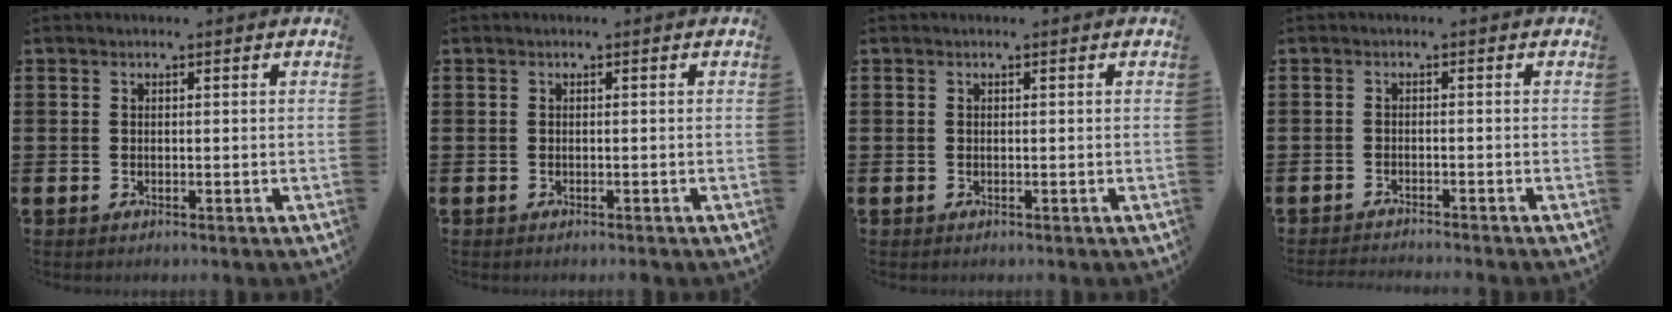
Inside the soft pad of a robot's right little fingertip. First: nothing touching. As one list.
[{"total": 0.0}, {"total": 0.0}, {"total": 1.2, "force": [-1.2, -0.3, 0.1], "torque": [-0.001, 0.001, -0.025]}]